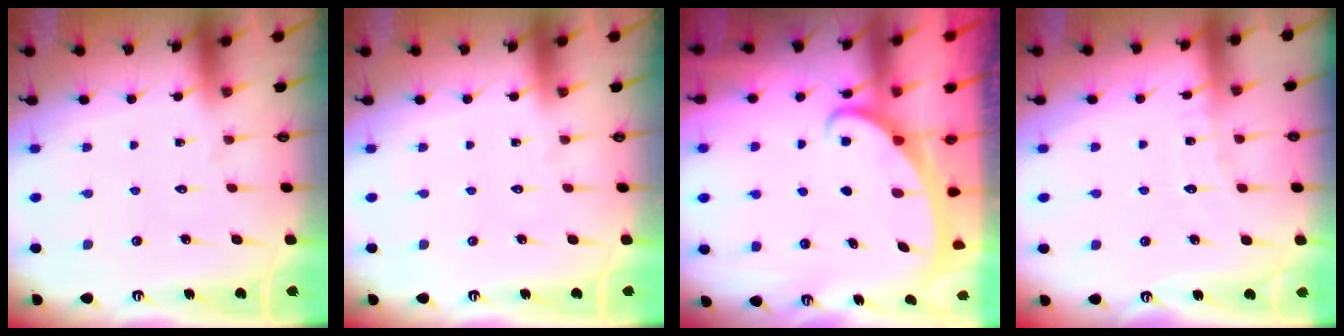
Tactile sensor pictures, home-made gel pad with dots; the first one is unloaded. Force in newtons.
{"total": 0.0}
{"total": 2.2, "press": 2.1, "slide": 0.3}
{"total": 4.7, "press": 4.6, "slide": 0.4}